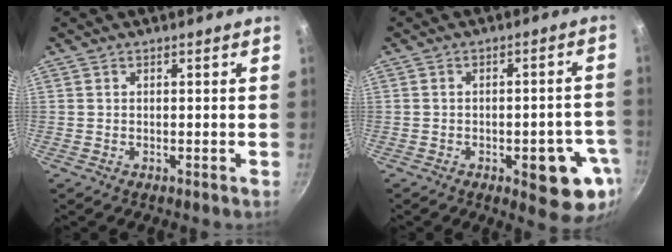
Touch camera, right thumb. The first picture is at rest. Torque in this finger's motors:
{"motor_torque": [1.67, 1.18, 0.68, -0.75, 0.29]}